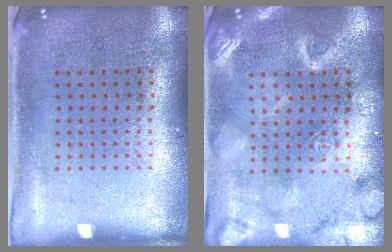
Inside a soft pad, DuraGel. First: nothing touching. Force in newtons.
{"total": 3.0, "press": 3.0, "slide": 0.2}